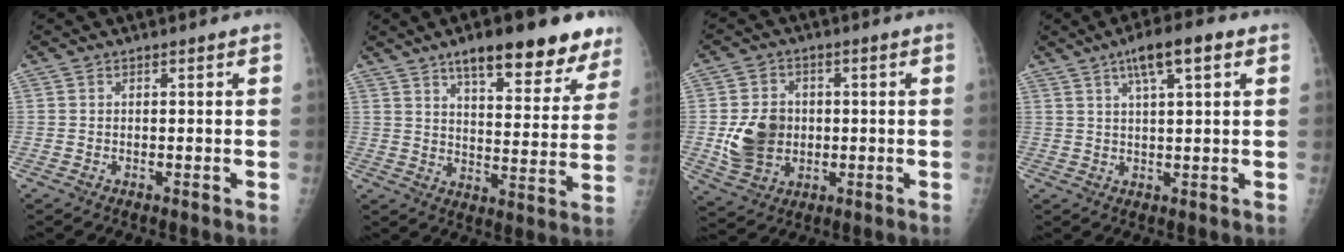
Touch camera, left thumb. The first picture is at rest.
{"total": 18.9, "force": [13.0, 6.4, 12.2], "torque": [-0.114, -0.051, 0.178]}
{"total": 10.0, "force": [-0.5, 8.1, 5.8], "torque": [-0.086, -0.002, -0.001]}
{"total": 8.0, "force": [3.9, 2.0, 6.7], "torque": [-0.106, 0.002, 0.061]}